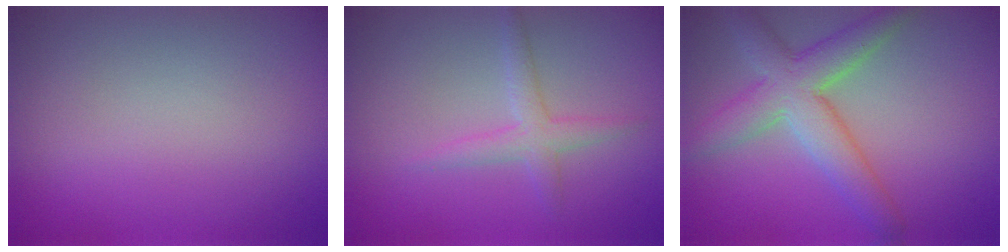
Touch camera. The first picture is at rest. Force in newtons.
{"total": 2.2, "press": 2.2, "slide": 0.1}
{"total": 5.9, "press": 5.9, "slide": 0.4}